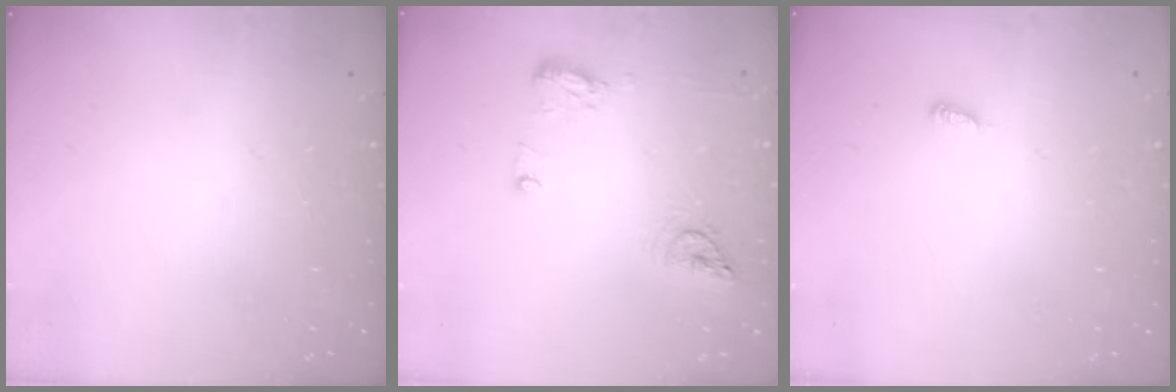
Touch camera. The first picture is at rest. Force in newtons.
{"total": 12.8, "press": 10.6, "slide": 7.2}
{"total": 2.9, "press": 2.9, "slide": 0.3}